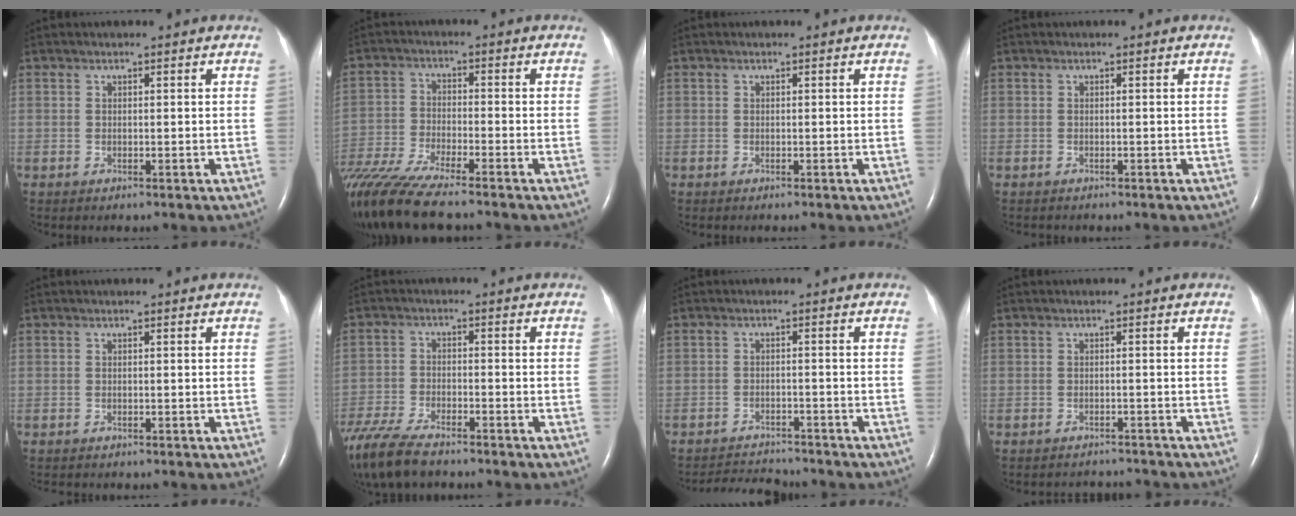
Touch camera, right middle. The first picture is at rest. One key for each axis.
{"total": 13.2, "fx": -11.0, "fy": 1.0, "fz": 7.1, "tx": -0.143, "ty": -0.035, "tz": -0.196}
{"total": 0.0}
{"total": 1.0, "fx": -0.9, "fy": 0.3, "fz": 0.2, "tx": -0.012, "ty": -0.002, "tz": -0.011}
{"total": 1.6, "fx": -1.4, "fy": 0.5, "fz": 0.5, "tx": -0.013, "ty": -0.003, "tz": -0.016}
{"total": 11.8, "fx": -9.8, "fy": 2.7, "fz": 6.2, "tx": -0.123, "ty": -0.026, "tz": -0.169}
{"total": 5.7, "fx": -5.6, "fy": 0.5, "fz": 0.2, "tx": -0.011, "ty": -0.004, "tz": -0.091}
{"total": 4.0, "fx": -3.9, "fy": 0.4, "fz": -0.6, "tx": 0.007, "ty": -0.001, "tz": -0.053}